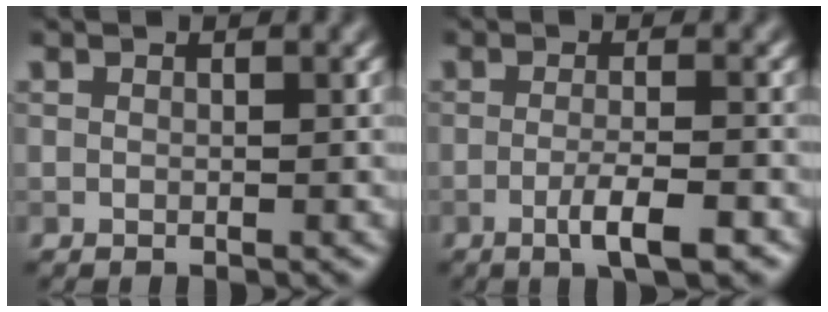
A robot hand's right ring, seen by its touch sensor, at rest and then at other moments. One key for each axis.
{"total": 3.8, "fx": -1.9, "fy": 0.6, "fz": 3.2, "tx": -0.057, "ty": -0.001, "tz": -0.037}